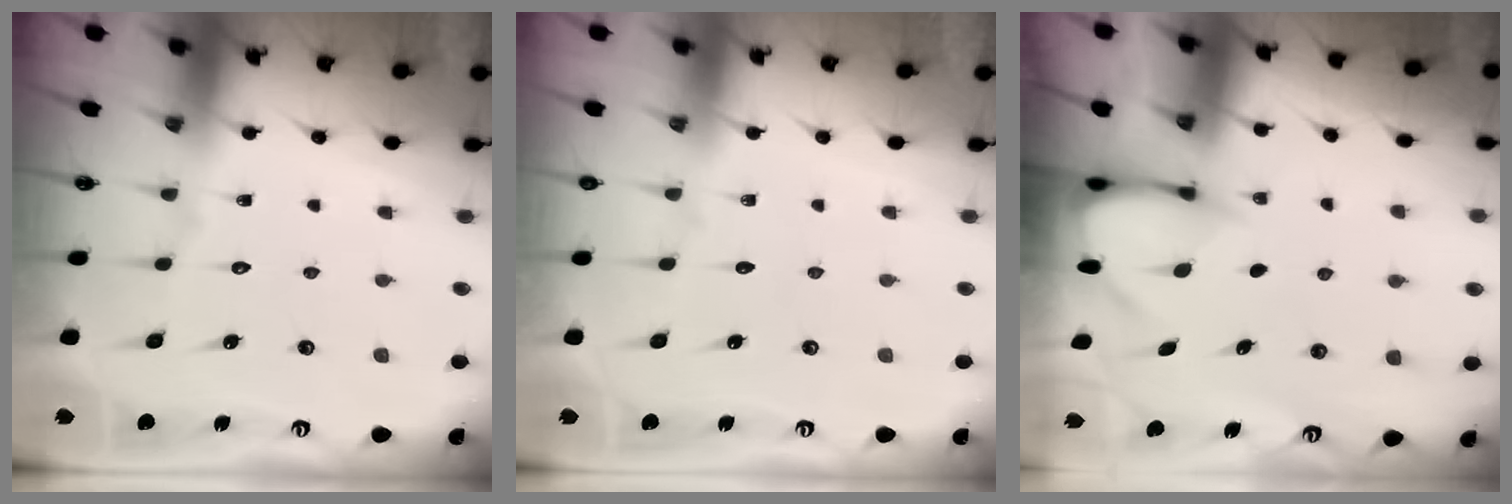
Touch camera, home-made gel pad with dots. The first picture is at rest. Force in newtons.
{"total": 0.0}
{"total": 3.4, "press": 3.4, "slide": 0.3}